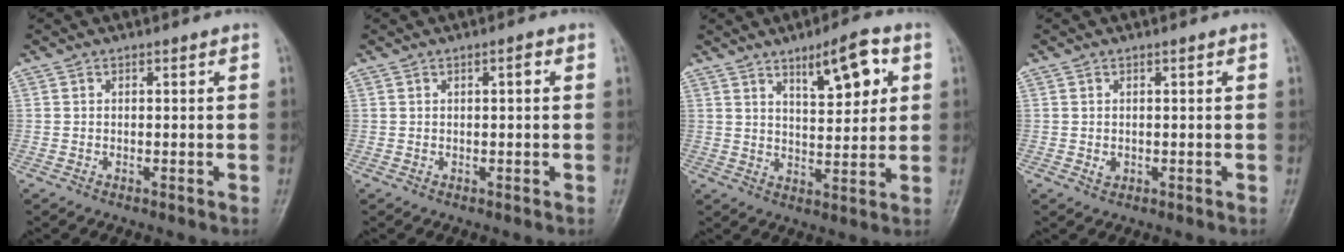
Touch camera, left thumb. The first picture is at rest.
{"total": 1.3, "force": [0.4, 0.3, 1.2], "torque": [-0.021, 0.003, 0.004]}
{"total": 9.5, "force": [4.4, 3.2, 7.8], "torque": [-0.100, -0.023, 0.068]}
{"total": 1.1, "force": [0.1, 0.8, 0.7], "torque": [-0.005, 0.000, 0.005]}